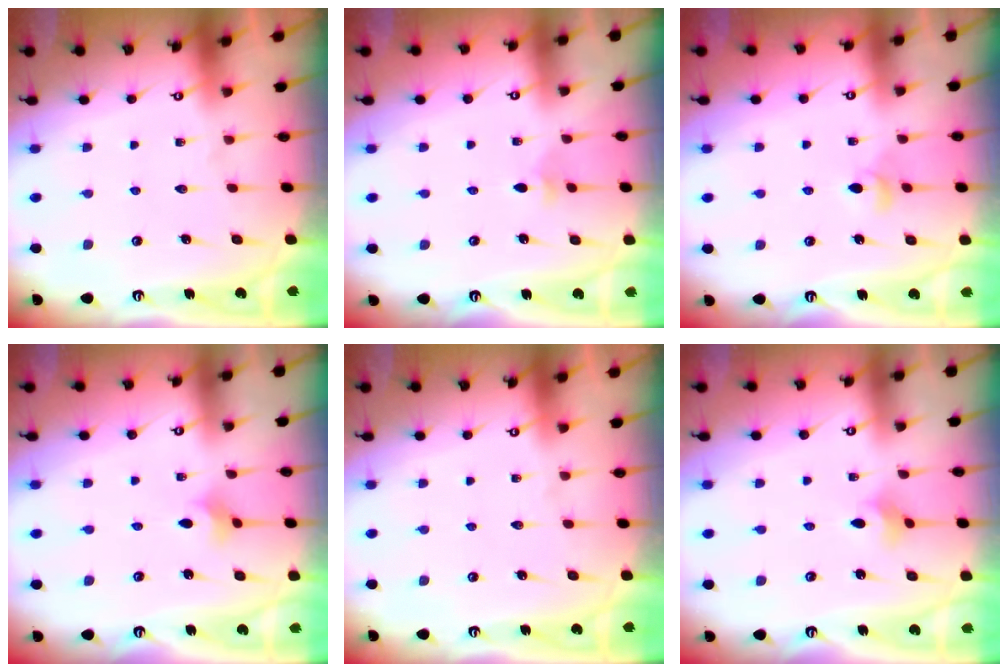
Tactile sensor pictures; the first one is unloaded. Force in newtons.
{"total": 2.9, "press": 2.8, "slide": 0.8}
{"total": 3.5, "press": 3.4, "slide": 0.6}
{"total": 2.5, "press": 2.5, "slide": 0.4}
{"total": 0.0}
{"total": 2.2, "press": 2.1, "slide": 0.4}